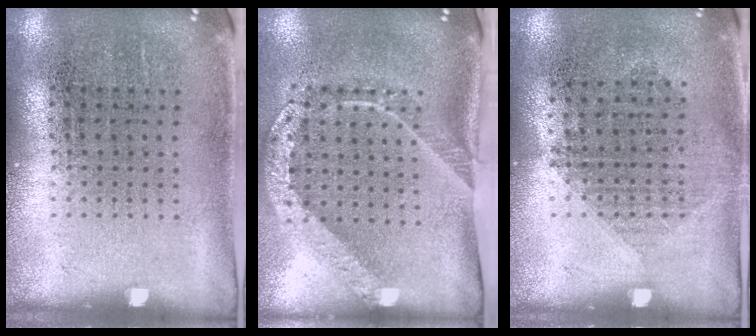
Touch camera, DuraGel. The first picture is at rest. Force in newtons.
{"total": 2.4, "press": 1.7, "slide": 1.7}
{"total": 1.0, "press": 0.9, "slide": 0.5}